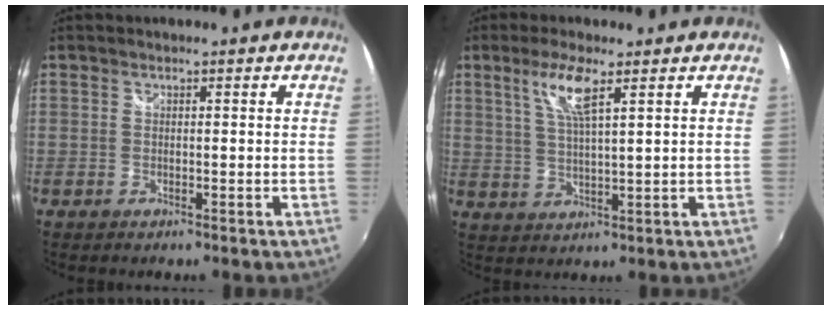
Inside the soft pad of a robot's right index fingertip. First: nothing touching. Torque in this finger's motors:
{"motor_torque": [0.75, 0.48, 0.27, 0.09]}